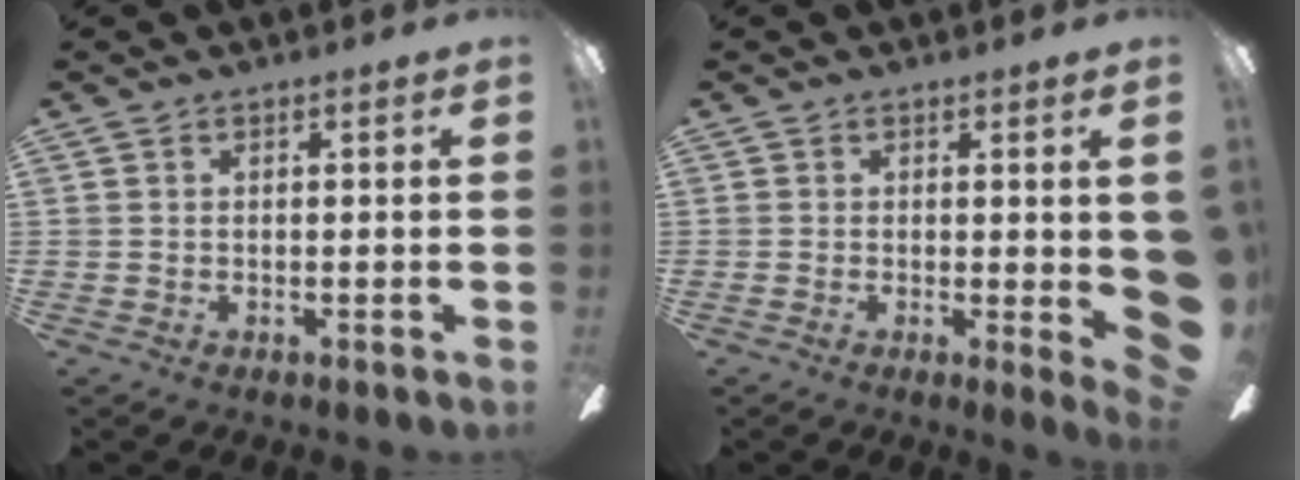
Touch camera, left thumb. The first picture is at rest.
{"total": 5.4, "force": [-0.4, 1.0, 5.3], "torque": [-0.060, -0.018, 0.002]}